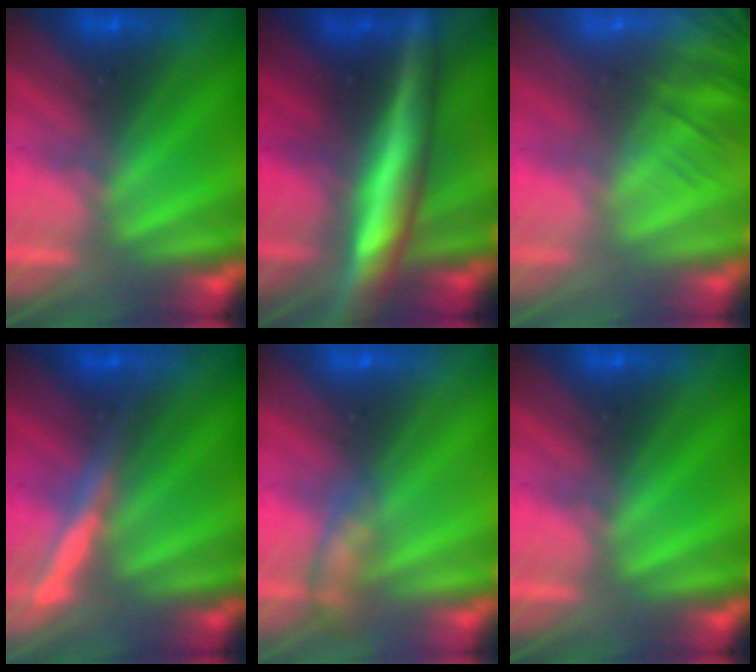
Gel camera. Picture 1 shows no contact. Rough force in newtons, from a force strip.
{"total": 9.7}
{"total": 7.6}
{"total": 3.7}
{"total": 2.3}
{"total": 0.0}